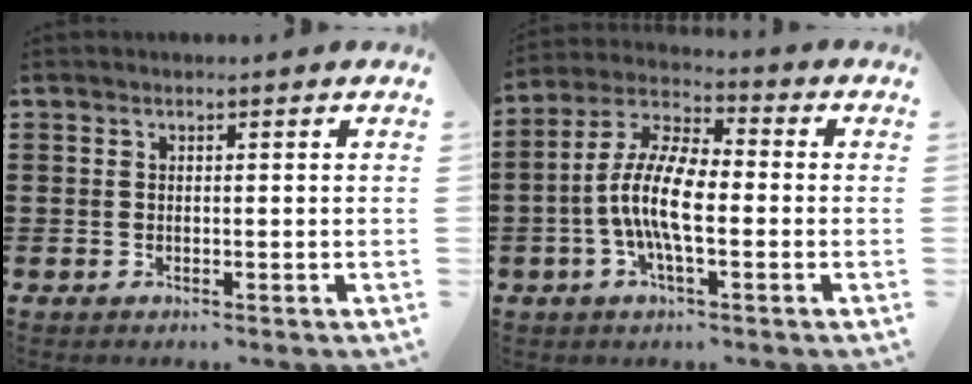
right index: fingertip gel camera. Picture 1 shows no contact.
{"total": 10.0, "force": [-2.0, 3.6, 9.1], "torque": [-0.208, -0.011, -0.044]}